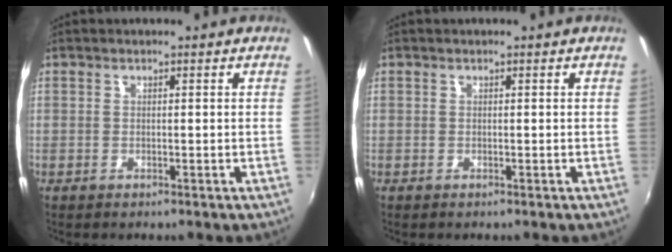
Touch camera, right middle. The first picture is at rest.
{"total": 0.0}